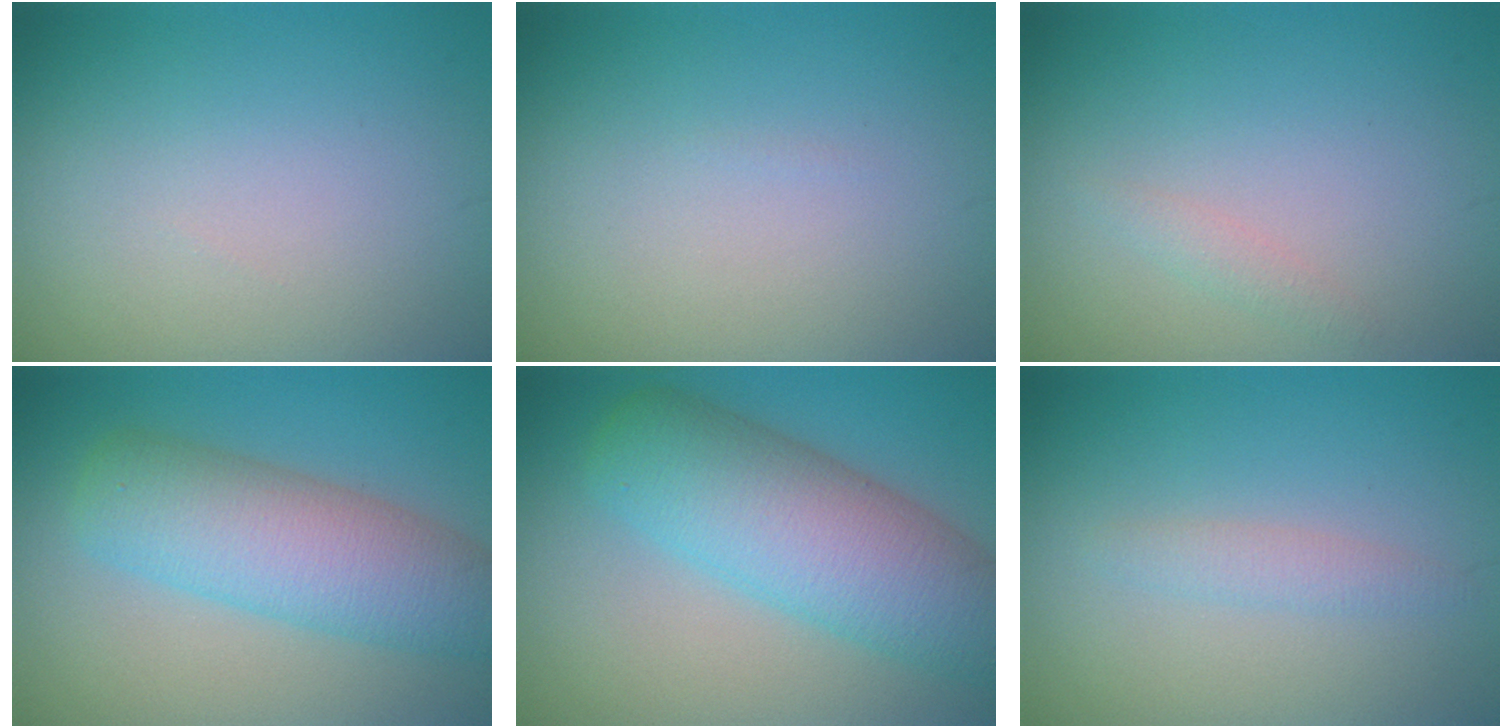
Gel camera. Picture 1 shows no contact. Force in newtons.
{"total": 0.0}
{"total": 1.0, "press": 0.9, "slide": 0.1}
{"total": 7.3, "press": 7.3, "slide": 0.3}
{"total": 9.0, "press": 9.0, "slide": 0.4}
{"total": 1.4, "press": 1.4, "slide": 0.1}